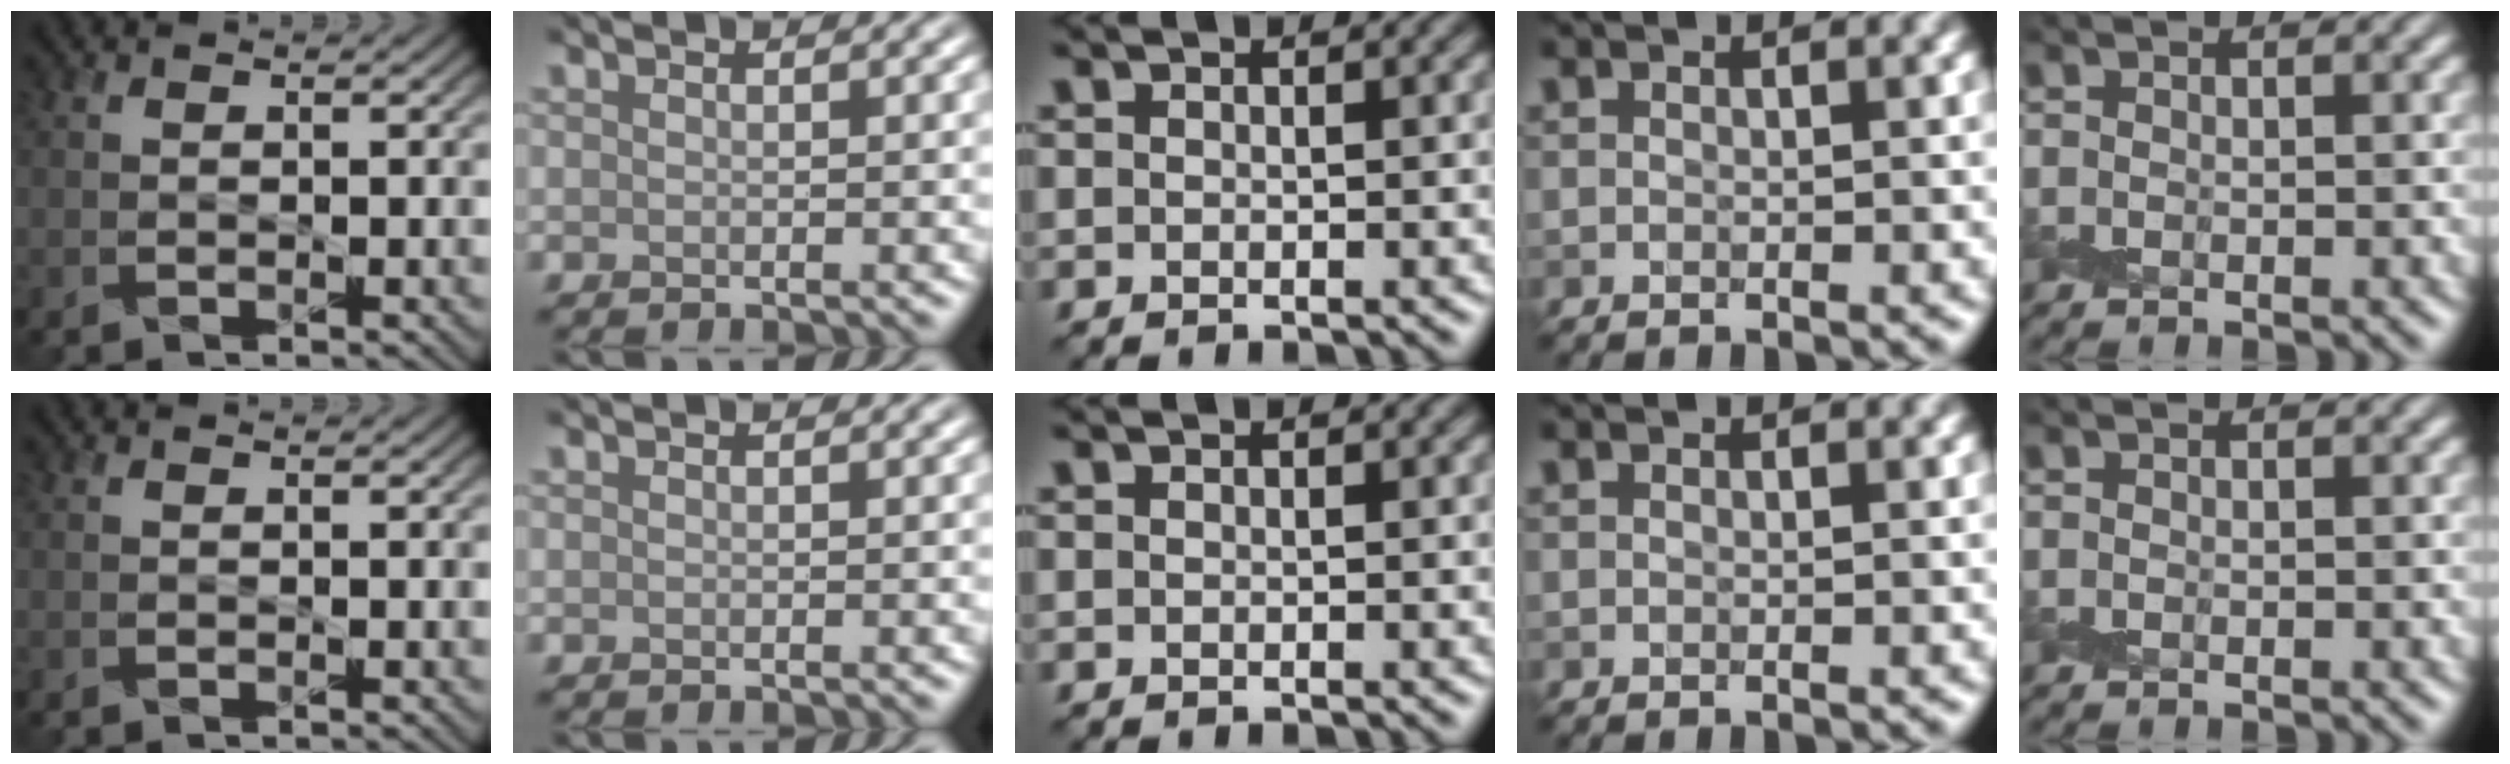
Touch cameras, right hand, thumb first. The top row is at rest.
{}